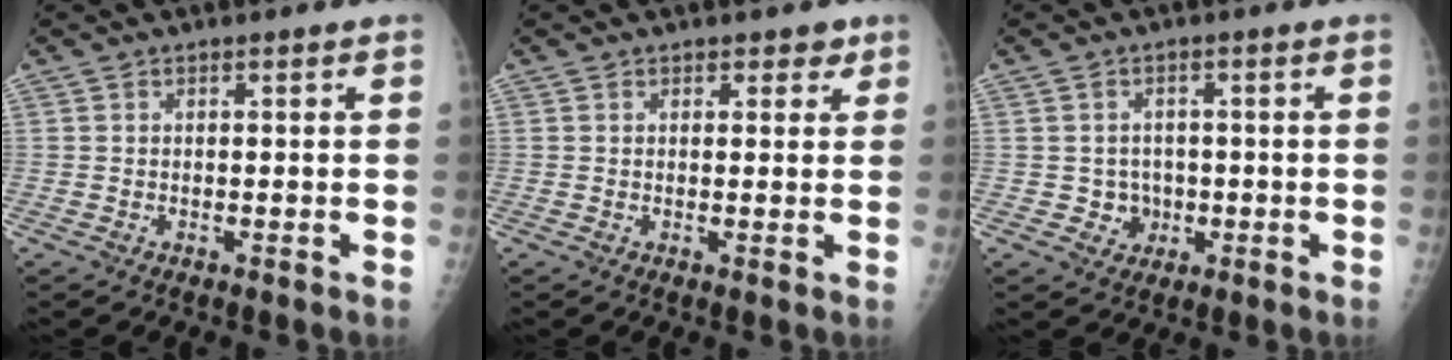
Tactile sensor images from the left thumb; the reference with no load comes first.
{"total": 2.2, "force": [1.4, 1.4, 1.0], "torque": [0.008, -0.005, 0.015]}
{"total": 3.6, "force": [-0.6, 3.5, 0.9], "torque": [0.009, 0.008, -0.006]}